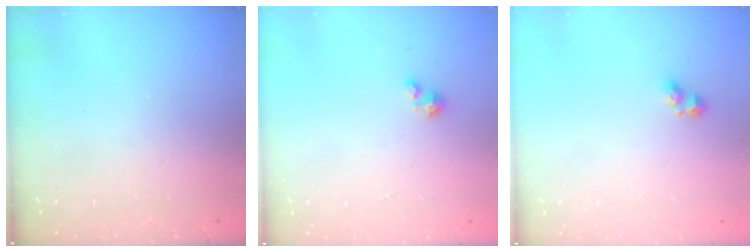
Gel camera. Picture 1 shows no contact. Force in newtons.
{"total": 1.2, "press": 1.2, "slide": 0.2}
{"total": 3.6, "press": 3.4, "slide": 1.3}